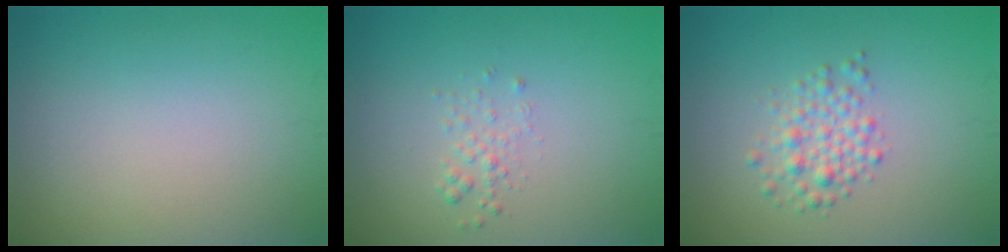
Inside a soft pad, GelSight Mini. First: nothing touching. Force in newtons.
{"total": 1.1, "press": 1.1, "slide": 0.1}
{"total": 2.6, "press": 2.5, "slide": 0.0}